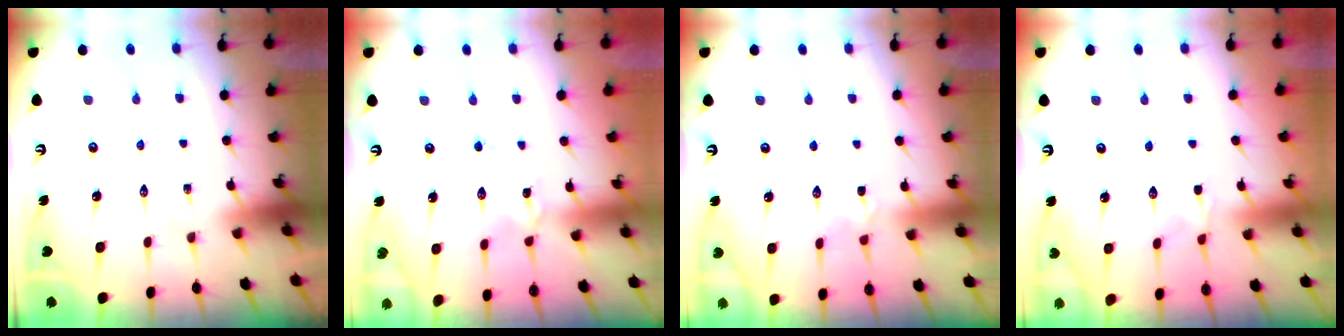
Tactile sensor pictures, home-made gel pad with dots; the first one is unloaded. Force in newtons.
{"total": 1.4, "press": 1.4, "slide": 0.1}
{"total": 1.9, "press": 1.8, "slide": 0.5}
{"total": 1.7, "press": 1.6, "slide": 0.5}